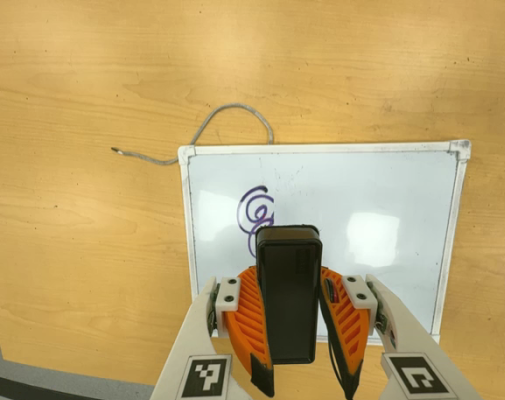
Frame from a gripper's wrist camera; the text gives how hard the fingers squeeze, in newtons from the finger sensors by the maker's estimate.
{"total": 7.1, "left": 6.3, "right": 7.9}